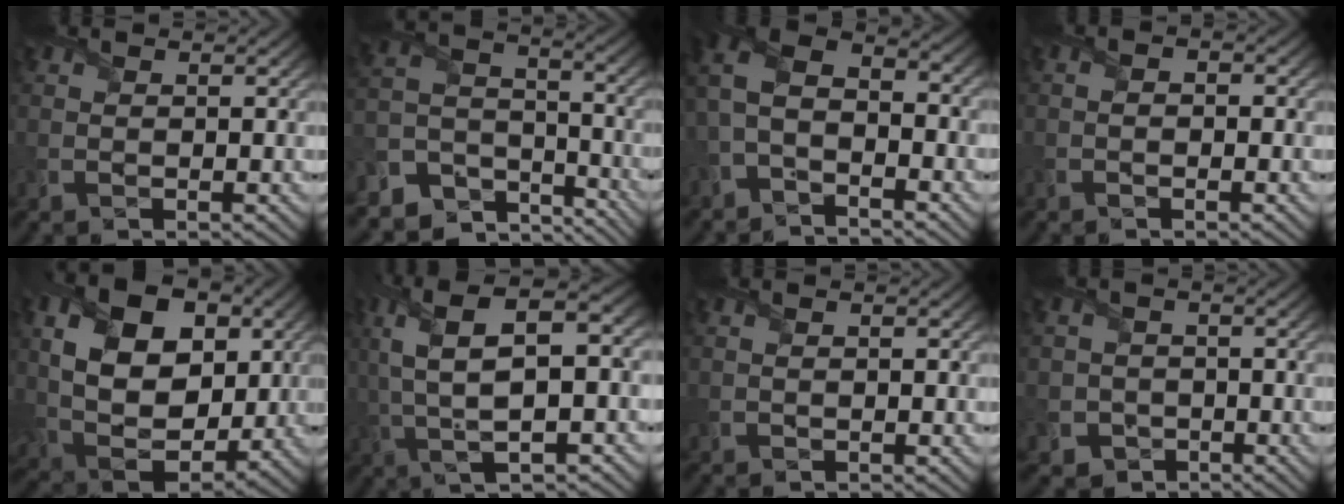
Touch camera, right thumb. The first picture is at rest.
{"total": 10.4, "force": [-7.9, 5.6, 3.5], "torque": [-0.086, -0.012, -0.145]}
{"total": 7.0, "force": [-2.5, 4.2, 5.0], "torque": [-0.112, -0.001, -0.060]}
{"total": 1.6, "force": [-0.5, 1.1, 1.0], "torque": [-0.002, 0.001, -0.018]}
{"total": 14.5, "force": [3.1, 9.7, 10.4], "torque": [-0.209, 0.008, 0.055]}
{"total": 12.7, "force": [3.0, 4.5, 11.5], "torque": [-0.249, 0.018, 0.056]}
{"total": 0.8, "force": [-0.1, 0.5, 0.7], "torque": [-0.014, 0.000, 0.002]}
{"total": 4.3, "force": [-1.6, 4.0, 0.3], "torque": [-0.019, -0.005, -0.053]}